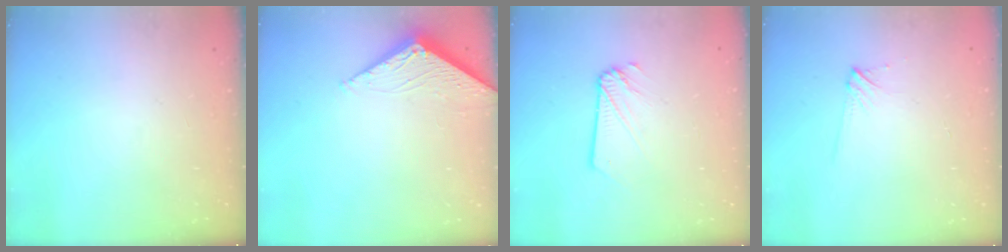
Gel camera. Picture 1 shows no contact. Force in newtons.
{"total": 2.7, "press": 2.7, "slide": 0.3}
{"total": 2.1, "press": 2.1, "slide": 0.1}
{"total": 4.5, "press": 4.5, "slide": 0.4}